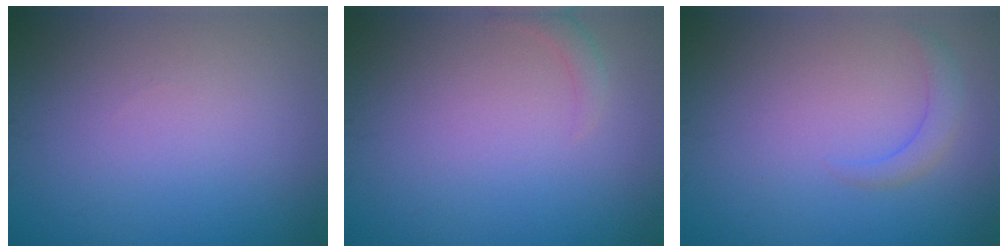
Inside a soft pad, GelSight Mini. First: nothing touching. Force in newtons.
{"total": 1.2, "press": 1.1, "slide": 0.2}
{"total": 1.6, "press": 1.6, "slide": 0.2}